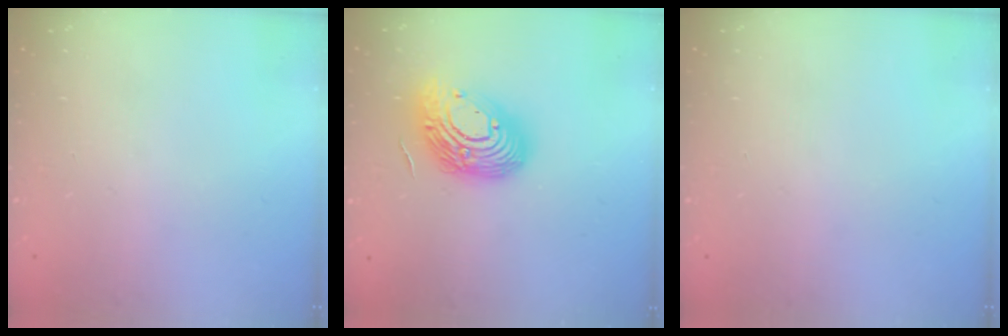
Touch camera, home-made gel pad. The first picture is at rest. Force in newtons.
{"total": 17.3, "press": 17.2, "slide": 1.2}
{"total": 0.0}